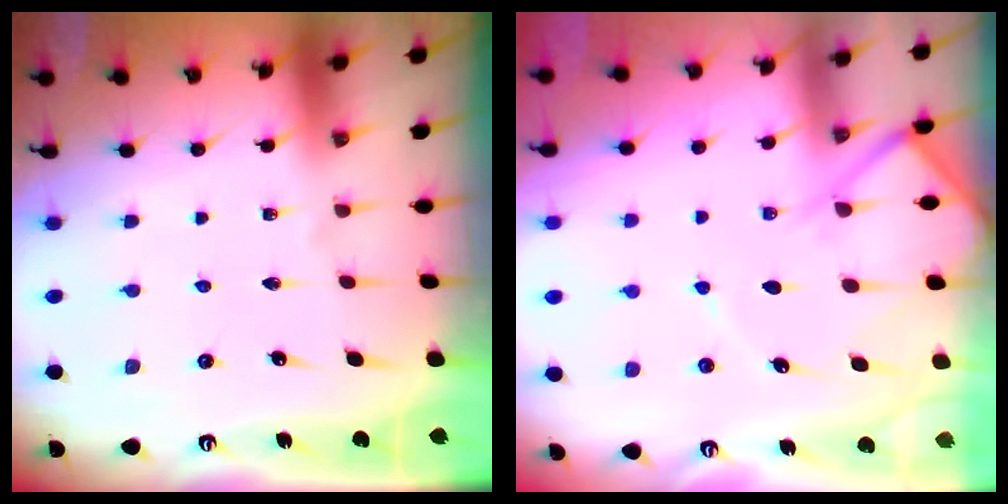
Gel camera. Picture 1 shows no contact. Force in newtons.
{"total": 8.5, "press": 8.4, "slide": 0.9}